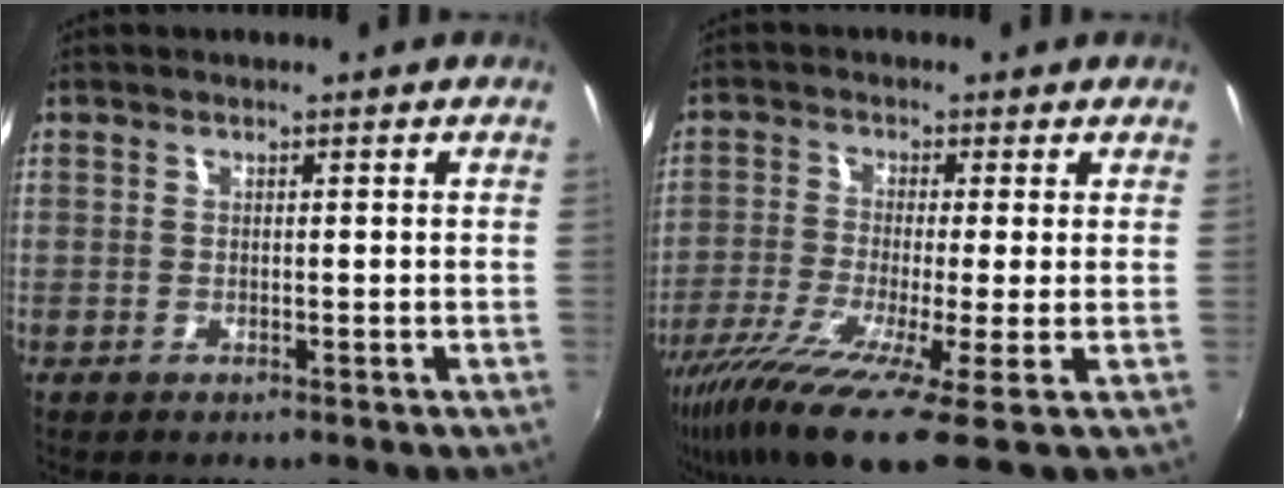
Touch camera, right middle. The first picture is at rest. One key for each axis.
{"total": 13.4, "fx": -6.9, "fy": 1.4, "fz": 11.4, "tx": -0.239, "ty": -0.052, "tz": -0.130}